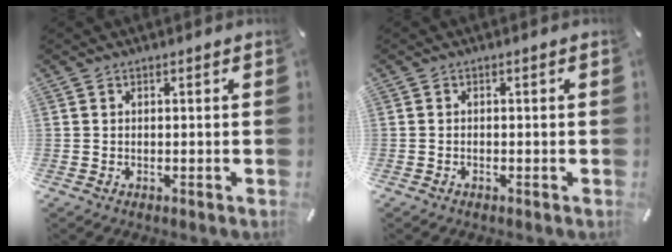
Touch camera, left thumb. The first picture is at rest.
{"total": 0.6, "force": [-0.4, 0.2, 0.4], "torque": [-0.009, -0.001, -0.008]}